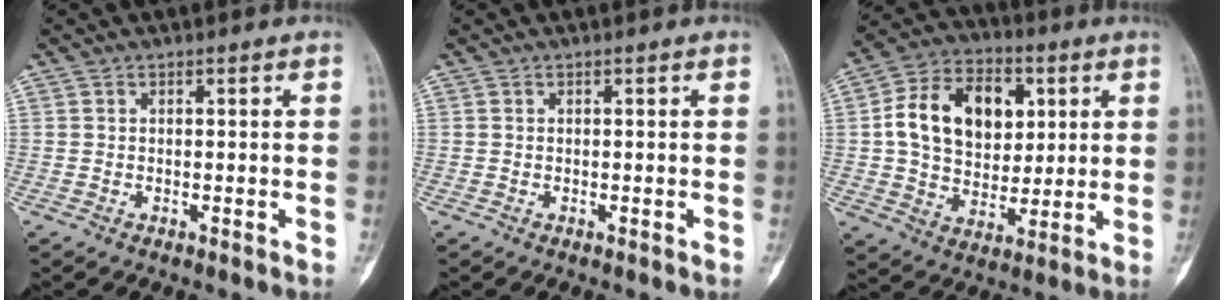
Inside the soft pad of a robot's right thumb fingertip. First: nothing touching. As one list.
[{"total": 0.0}, {"total": 17.6, "force": [3.6, 12.8, 11.6], "torque": [-0.160, 0.008, 0.061]}]